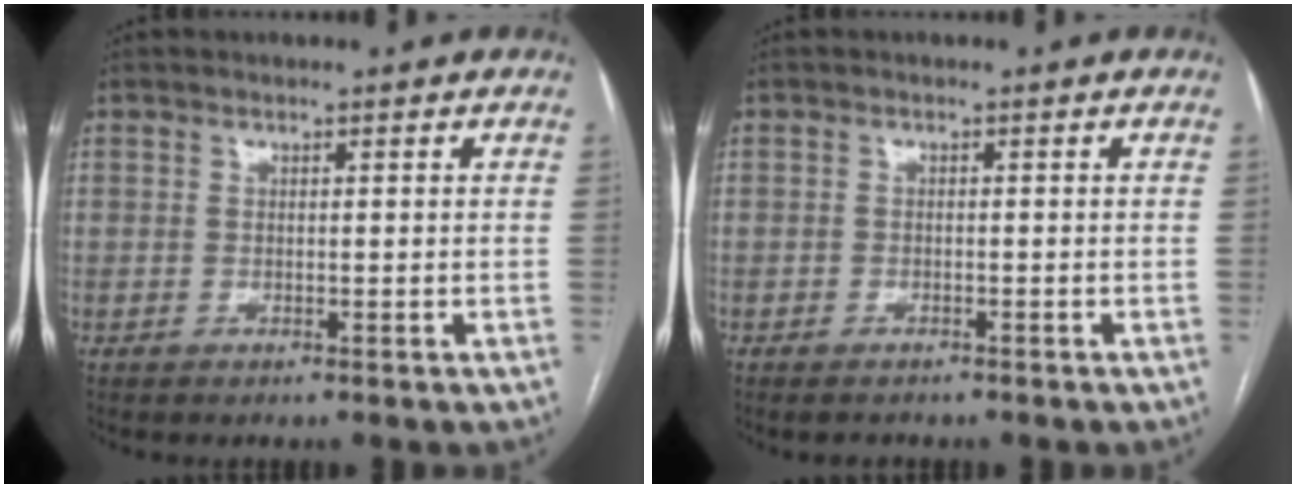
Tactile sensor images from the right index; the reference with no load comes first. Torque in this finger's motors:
{"motor_torque": [-0.12, -0.14, -0.03, -0.06]}